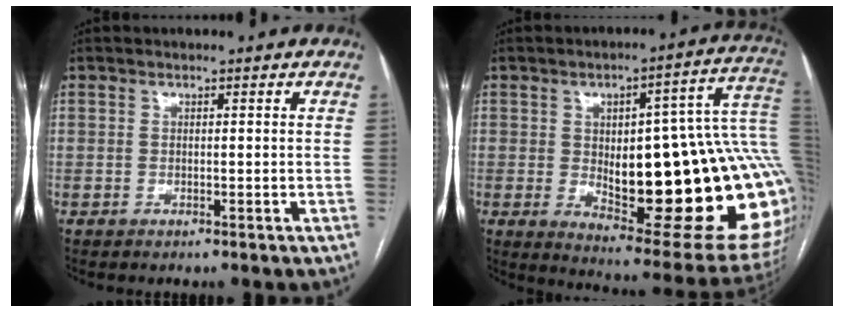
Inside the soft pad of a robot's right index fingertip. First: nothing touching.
{"total": 30.7, "force": [-0.7, 7.9, 29.7], "torque": [-0.302, 0.024, 0.010]}